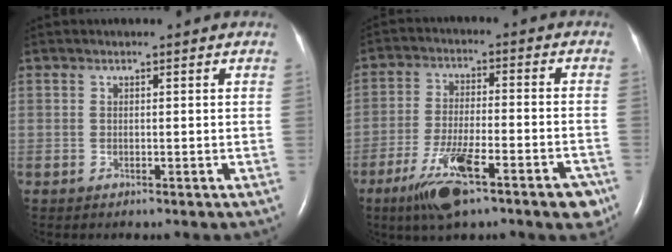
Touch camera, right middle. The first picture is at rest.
{"total": 12.9, "force": [-7.5, 2.6, 10.2], "torque": [-0.162, -0.010, -0.120]}